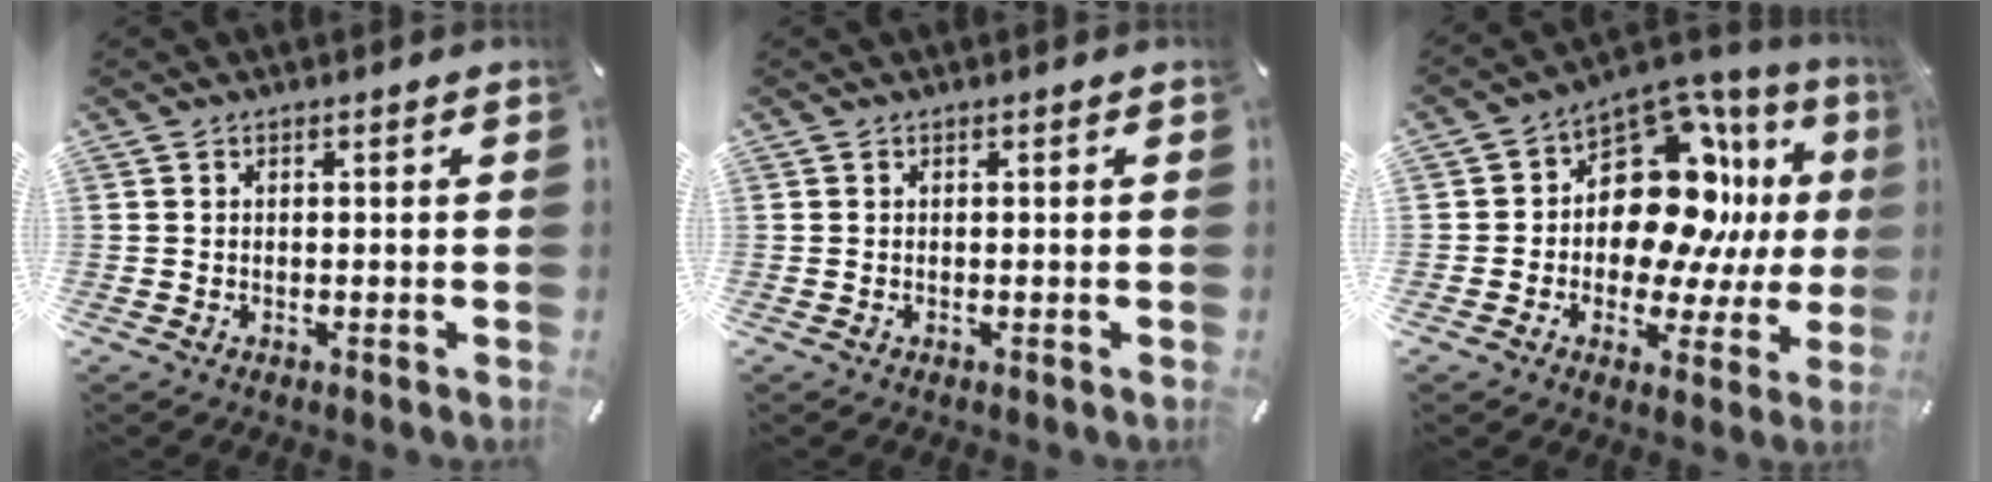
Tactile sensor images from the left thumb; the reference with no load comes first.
{"total": 0.0}
{"total": 18.0, "force": [3.8, 12.3, 12.6], "torque": [-0.201, -0.037, 0.066]}